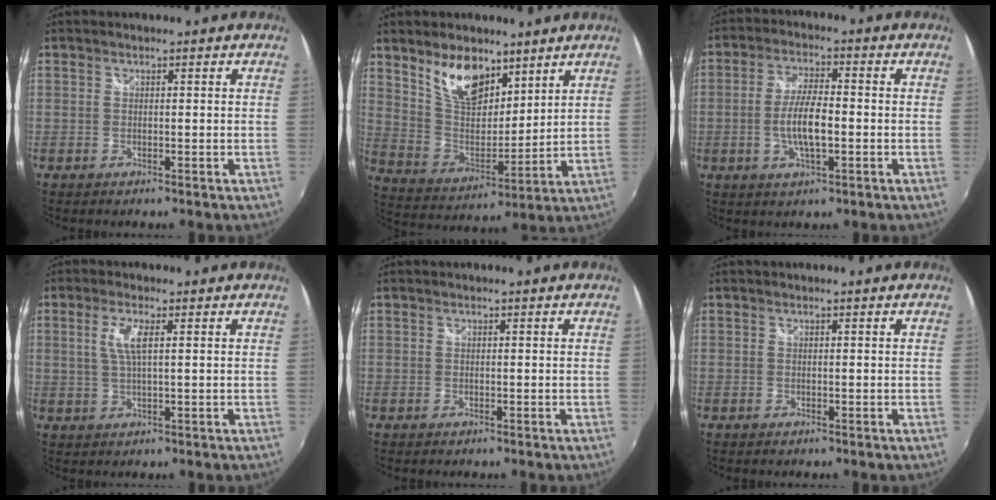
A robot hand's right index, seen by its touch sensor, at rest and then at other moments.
{"total": 13.0, "force": [8.4, 6.6, 7.3], "torque": [-0.134, 0.002, 0.164]}
{"total": 7.7, "force": [-1.6, 2.2, 7.2], "torque": [-0.139, -0.001, -0.029]}
{"total": 4.3, "force": [1.2, 0.7, 4.0], "torque": [-0.082, -0.001, 0.023]}
{"total": 0.0}
{"total": 0.0}